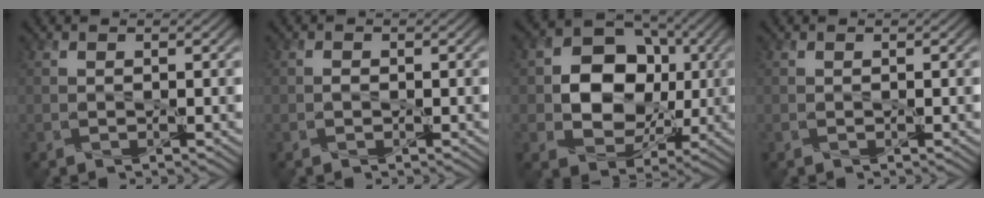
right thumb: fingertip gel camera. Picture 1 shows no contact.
{"total": 0.6, "force": [-0.3, 0.4, 0.4], "torque": [-0.009, 0.000, -0.008]}
{"total": 10.9, "force": [0.6, 8.7, 6.4], "torque": [-0.125, 0.005, -0.003]}
{"total": 0.0}